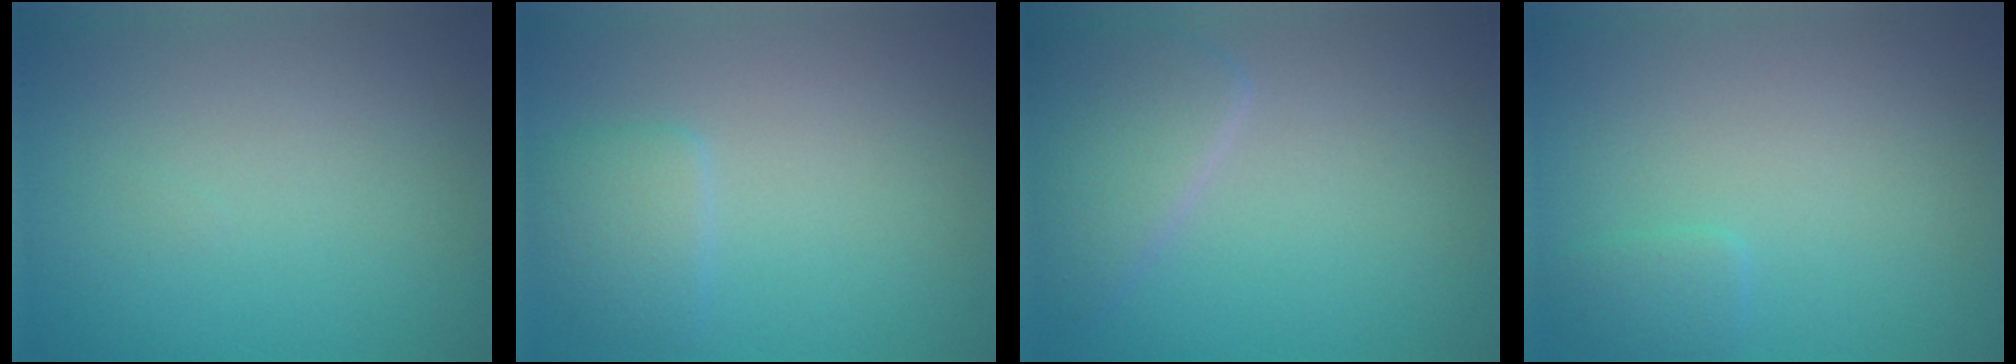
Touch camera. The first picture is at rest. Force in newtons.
{"total": 2.0, "press": 2.0, "slide": 0.1}
{"total": 3.5, "press": 3.5, "slide": 0.1}
{"total": 1.2, "press": 1.2, "slide": 0.1}